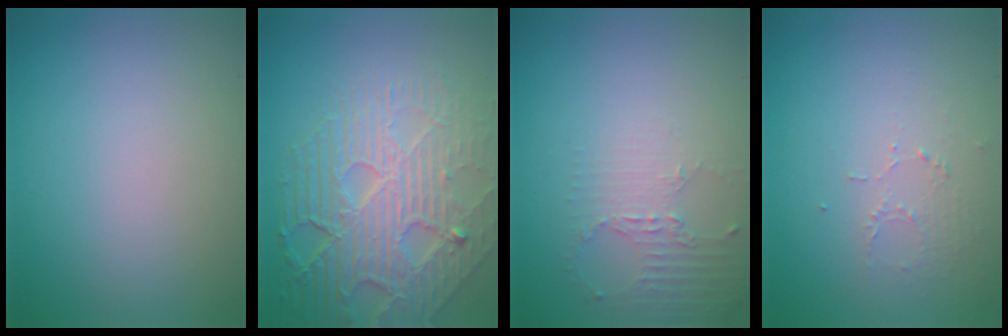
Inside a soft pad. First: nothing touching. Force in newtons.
{"total": 8.7, "press": 5.9, "slide": 6.4}
{"total": 2.3, "press": 1.6, "slide": 1.6}
{"total": 1.0, "press": 0.5, "slide": 0.9}